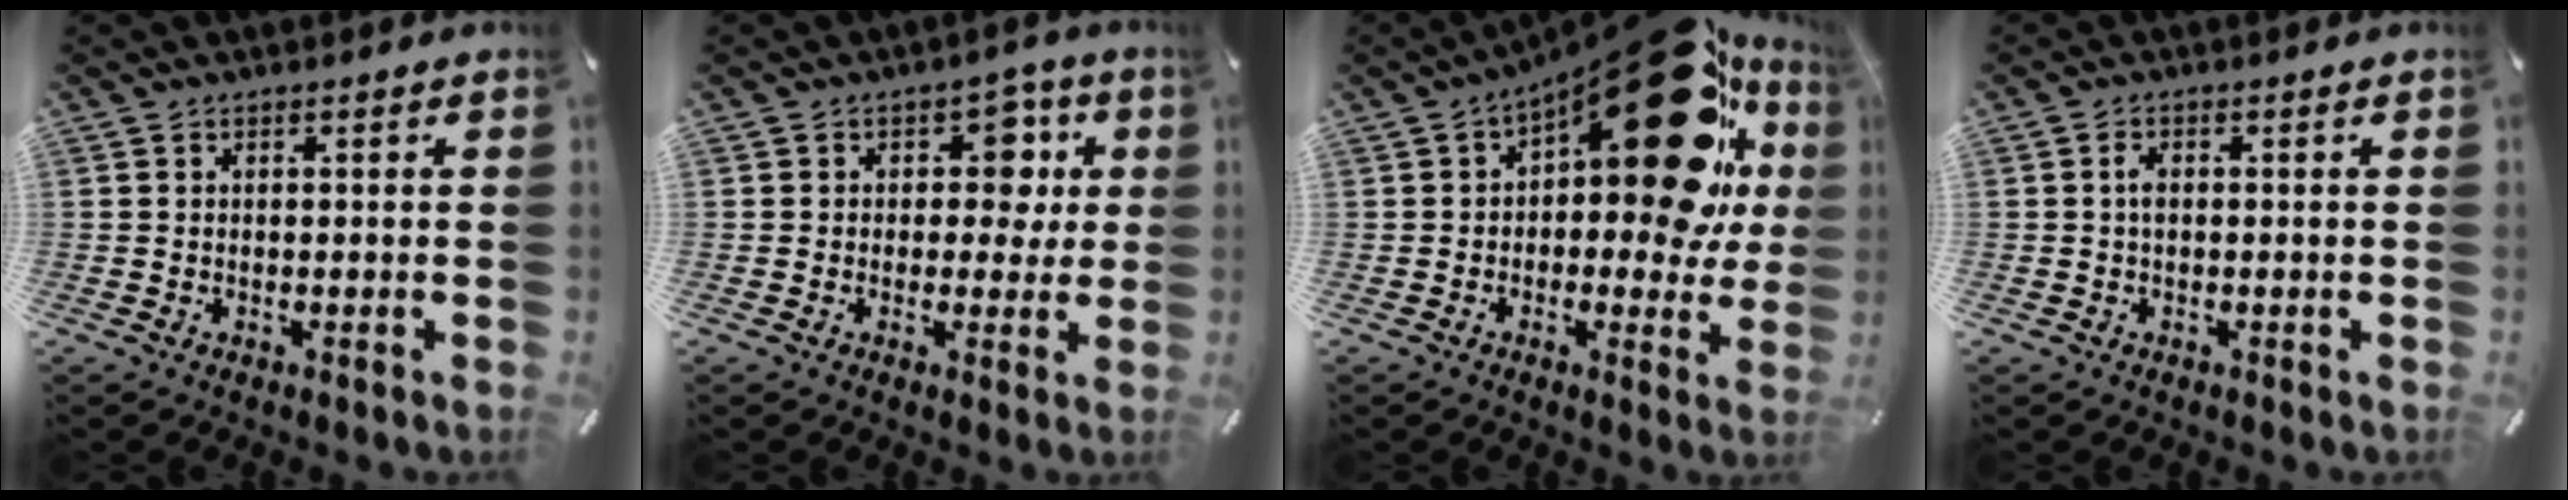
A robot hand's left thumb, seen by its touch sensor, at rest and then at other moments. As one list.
[{"total": 7.9, "force": [1.8, 6.3, 4.3], "torque": [-0.043, -0.005, 0.025]}, {"total": 28.4, "force": [10.3, 13.4, 22.9], "torque": [-0.285, -0.078, 0.177]}, {"total": 1.8, "force": [0.1, 1.0, 1.4], "torque": [-0.030, 0.003, 0.001]}]